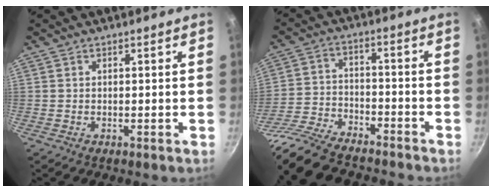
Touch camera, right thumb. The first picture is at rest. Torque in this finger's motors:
{"motor_torque": [0.92, -0.53, 0.90, -1.87, 0.32]}